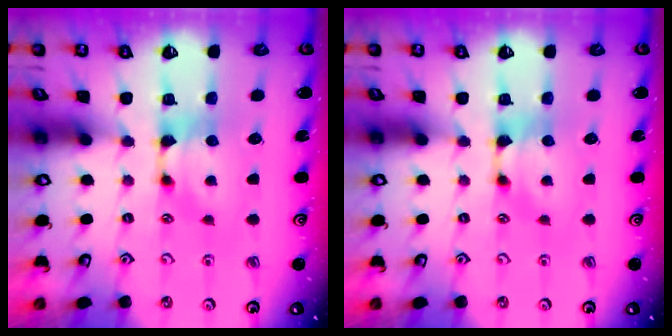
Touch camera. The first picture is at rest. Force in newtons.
{"total": 0.0}